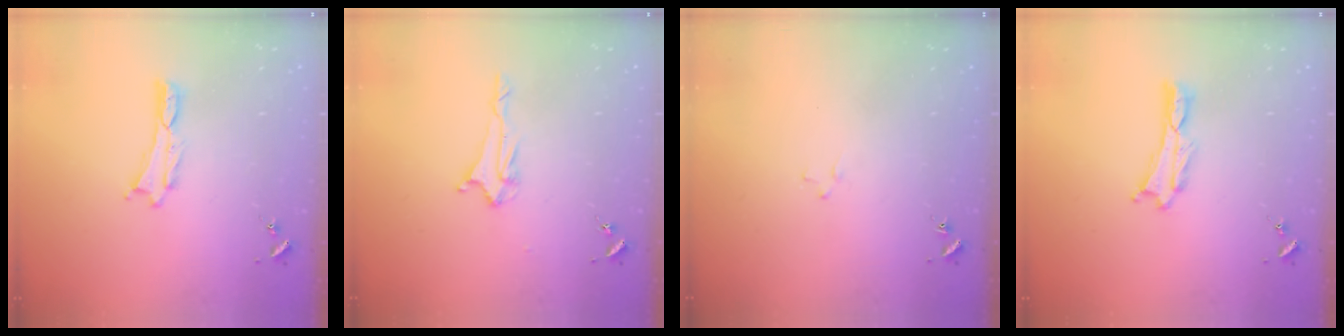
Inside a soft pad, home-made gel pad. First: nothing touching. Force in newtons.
{"total": 2.1, "press": 2.0, "slide": 0.4}
{"total": 1.2, "press": 1.2, "slide": 0.2}
{"total": 0.0}